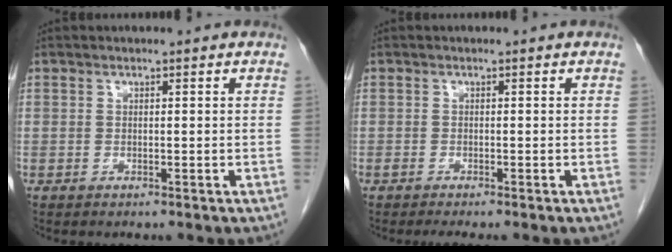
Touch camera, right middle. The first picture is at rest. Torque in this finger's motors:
{"motor_torque": [0.56, -0.38, 0.09, 0.03]}